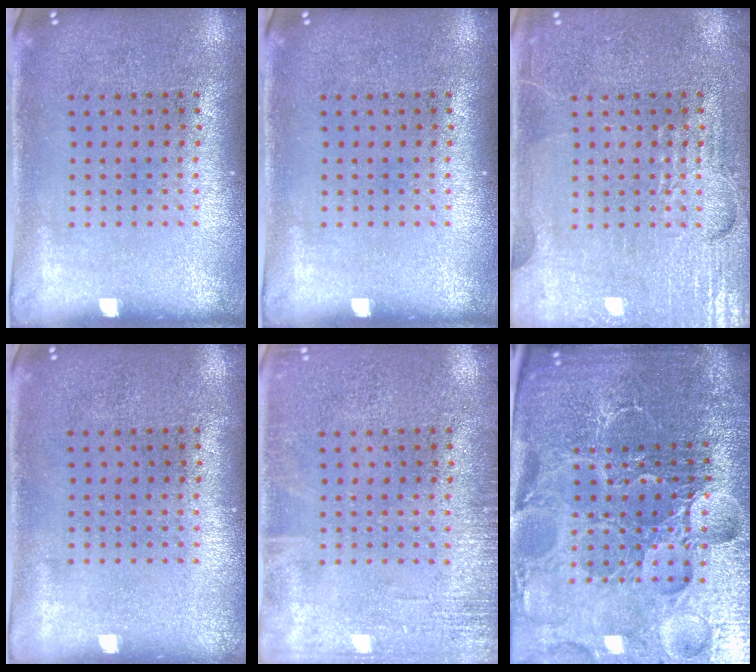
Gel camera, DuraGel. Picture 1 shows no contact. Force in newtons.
{"total": 0.0}
{"total": 5.4, "press": 5.3, "slide": 0.6}
{"total": 0.0}
{"total": 1.9, "press": 1.9, "slide": 0.2}
{"total": 6.1, "press": 5.6, "slide": 2.4}